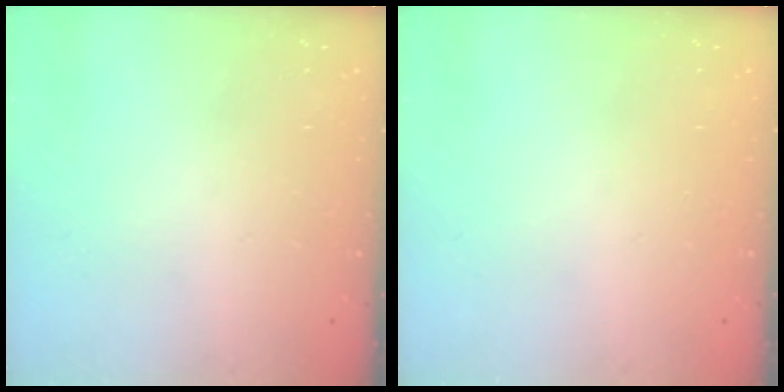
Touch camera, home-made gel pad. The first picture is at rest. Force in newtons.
{"total": 0.0}